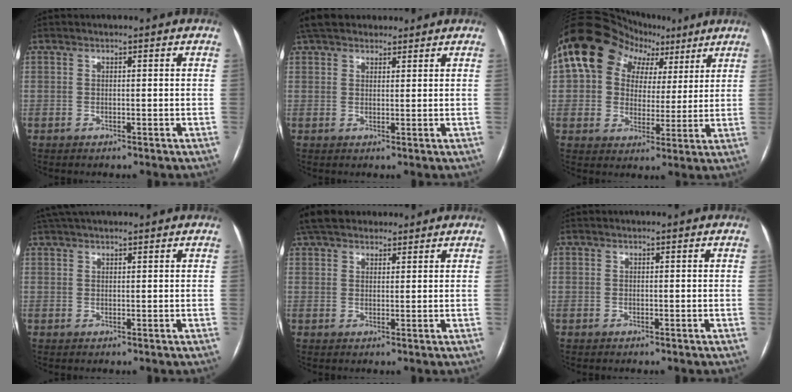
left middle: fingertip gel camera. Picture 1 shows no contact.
{"total": 8.7, "force": [7.3, 3.6, 3.0], "torque": [-0.039, 0.037, 0.123]}
{"total": 14.5, "force": [6.4, 11.2, 6.6], "torque": [-0.103, 0.062, 0.103]}
{"total": 5.7, "force": [5.0, 1.1, 2.6], "torque": [-0.044, 0.039, 0.086]}
{"total": 9.7, "force": [8.1, 4.0, 3.5], "torque": [-0.048, 0.040, 0.136]}
{"total": 0.0}